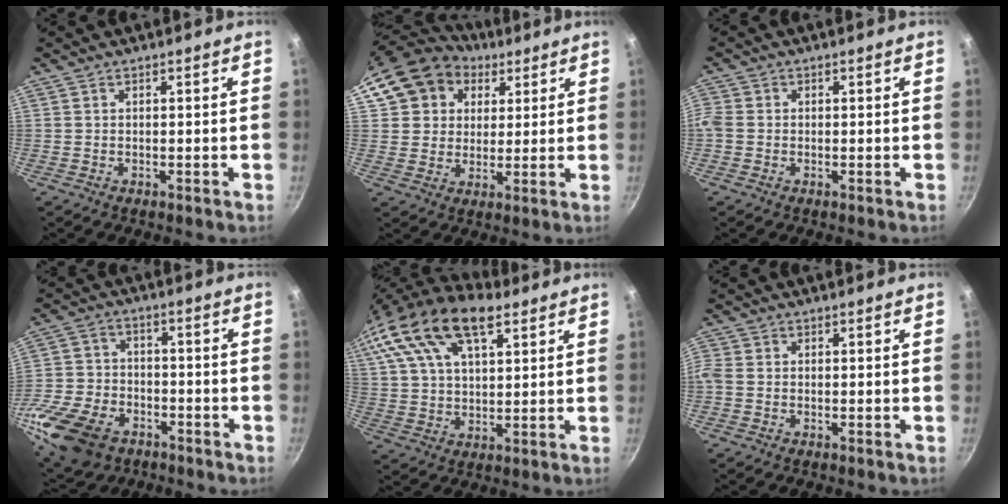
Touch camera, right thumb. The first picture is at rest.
{"total": 15.4, "force": [6.9, 12.5, 5.8], "torque": [-0.094, 0.015, 0.117]}
{"total": 3.2, "force": [-0.6, 2.8, 1.5], "torque": [-0.033, 0.004, -0.020]}
{"total": 17.8, "force": [-8.8, 11.8, 10.0], "torque": [-0.199, 0.030, -0.161]}
{"total": 23.8, "force": [12.6, 12.2, 16.1], "torque": [-0.325, 0.030, 0.221]}
{"total": 2.5, "force": [-0.5, 2.0, 1.3], "torque": [-0.032, 0.004, -0.019]}